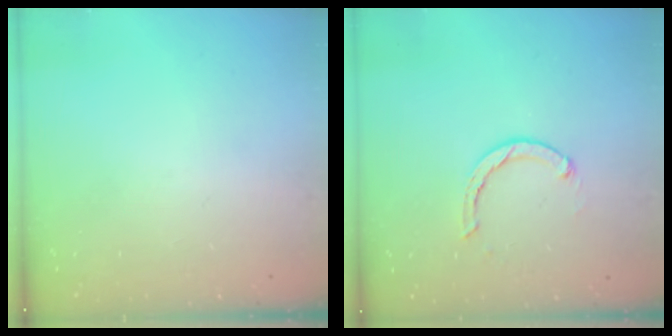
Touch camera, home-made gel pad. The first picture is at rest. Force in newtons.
{"total": 2.4, "press": 2.4, "slide": 0.1}